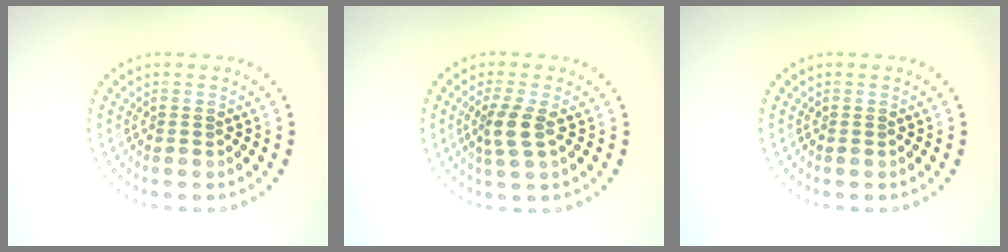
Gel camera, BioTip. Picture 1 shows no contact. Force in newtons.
{"total": 2.6, "press": 2.0, "slide": 1.7}
{"total": 0.0}